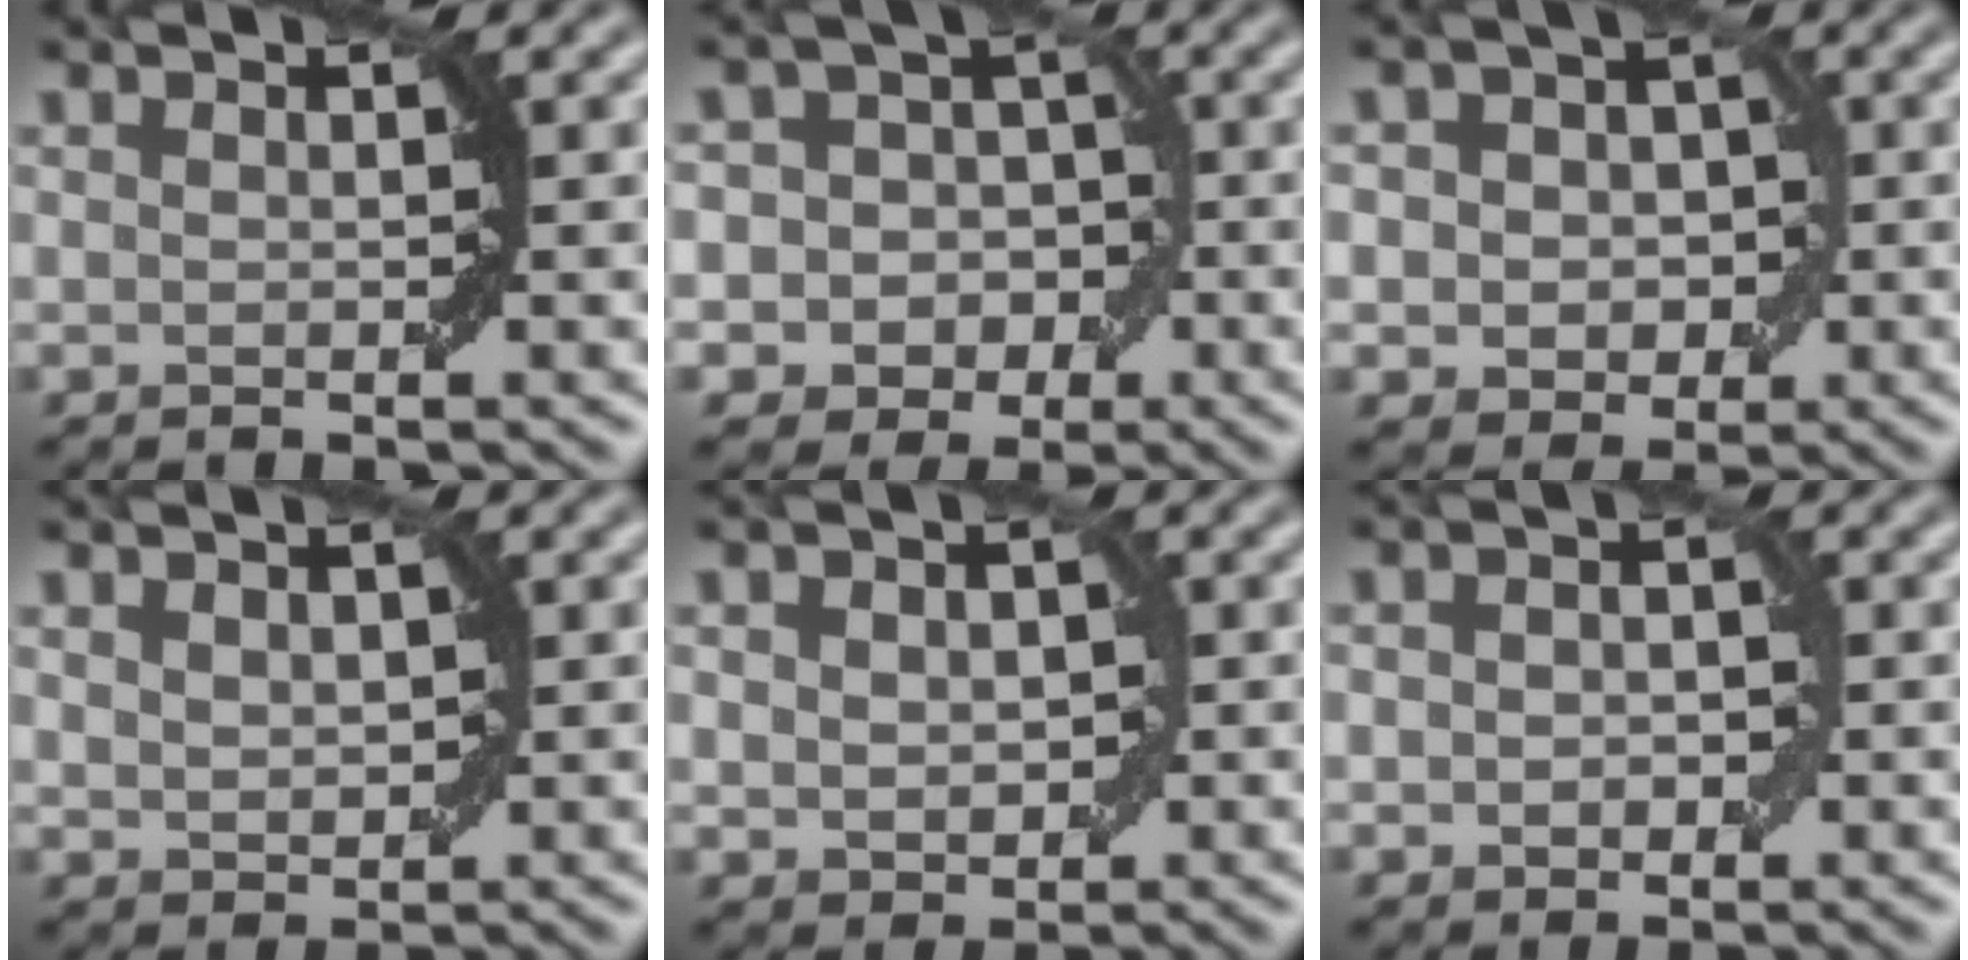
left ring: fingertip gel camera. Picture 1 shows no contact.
{"total": 7.4, "force": [-1.6, 7.0, 2.0], "torque": [-0.015, 0.026, -0.064]}
{"total": 5.1, "force": [0.4, 4.4, 2.6], "torque": [-0.017, 0.025, -0.016]}
{"total": 1.8, "force": [0.7, 1.3, 1.0], "torque": [-0.017, -0.001, 0.018]}
{"total": 3.0, "force": [0.2, 2.4, 1.9], "torque": [-0.025, 0.005, 0.000]}
{"total": 2.5, "force": [-0.2, 1.9, 1.6], "torque": [-0.009, 0.002, -0.010]}